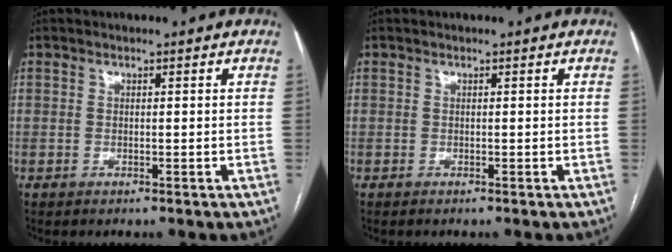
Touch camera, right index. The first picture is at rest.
{"total": 0.0}